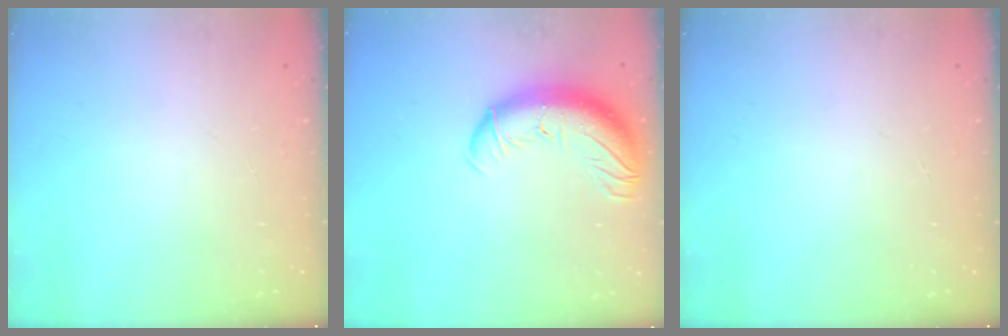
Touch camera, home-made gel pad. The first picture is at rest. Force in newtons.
{"total": 14.6, "press": 14.1, "slide": 3.6}
{"total": 0.0}